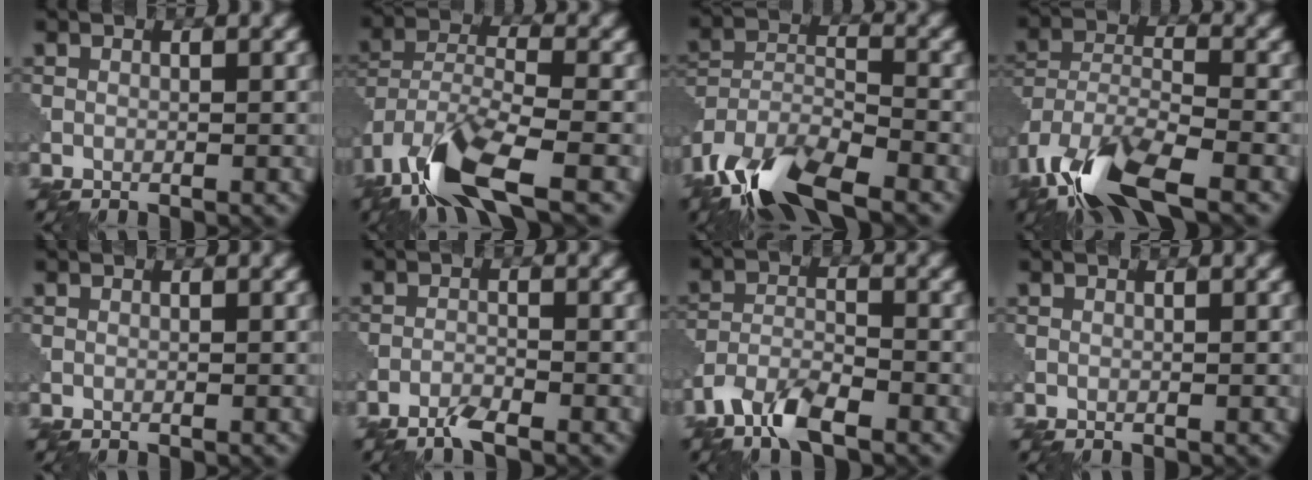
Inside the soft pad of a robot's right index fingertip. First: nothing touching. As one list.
[{"total": 10.7, "force": [-6.7, 3.5, 7.5], "torque": [-0.148, -0.009, -0.137]}, {"total": 10.3, "force": [-7.5, 3.3, 6.2], "torque": [-0.119, -0.008, -0.148]}, {"total": 11.0, "force": [-7.3, 4.0, 7.3], "torque": [-0.147, -0.015, -0.147]}, {"total": 0.0}, {"total": 2.0, "force": [-1.7, 0.2, 1.1], "torque": [-0.022, -0.001, -0.039]}, {"total": 4.8, "force": [-3.8, 1.3, 2.7], "torque": [-0.054, -0.003, -0.082]}, {"total": 0.0}]